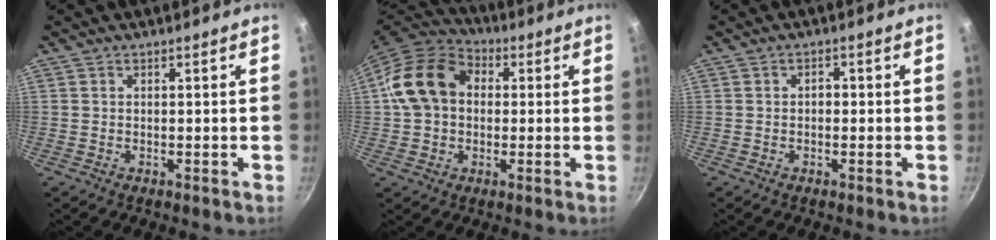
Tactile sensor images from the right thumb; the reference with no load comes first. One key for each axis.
{"total": 14.4, "fx": 1.6, "fy": 11.0, "fz": 9.2, "tx": -0.159, "ty": 0.032, "tz": 0.019}
{"total": 1.3, "fx": -0.2, "fy": 0.9, "fz": 0.8, "tx": -0.002, "ty": 0.006, "tz": -0.006}